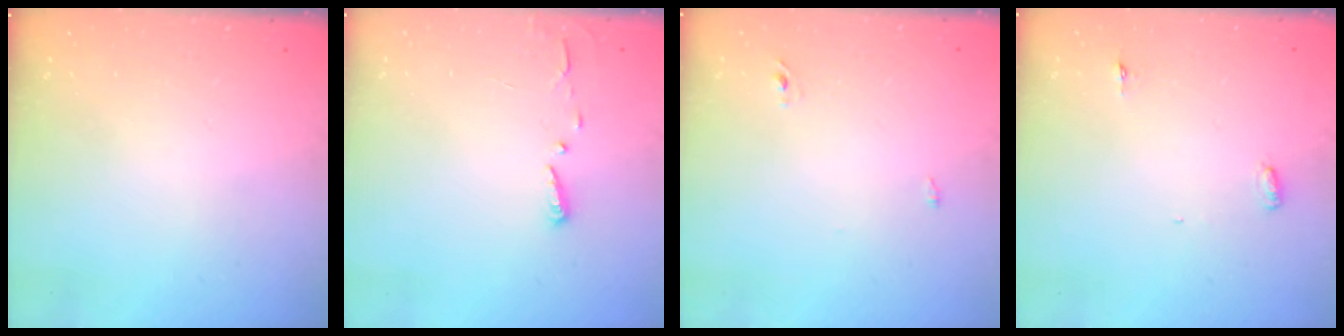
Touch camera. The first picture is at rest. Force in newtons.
{"total": 3.0, "press": 2.9, "slide": 0.3}
{"total": 2.4, "press": 2.2, "slide": 1.0}
{"total": 3.0, "press": 2.8, "slide": 0.9}